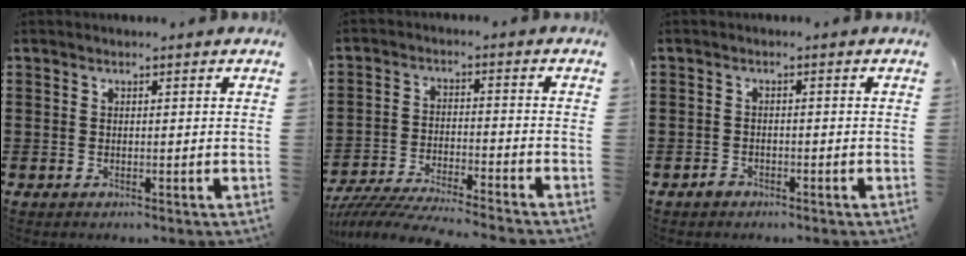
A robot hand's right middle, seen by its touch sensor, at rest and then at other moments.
{"total": 6.0, "force": [-5.8, -0.1, 1.6], "torque": [-0.043, -0.014, -0.117]}
{"total": 1.2, "force": [-1.0, 0.6, 0.5], "torque": [-0.013, -0.003, -0.019]}